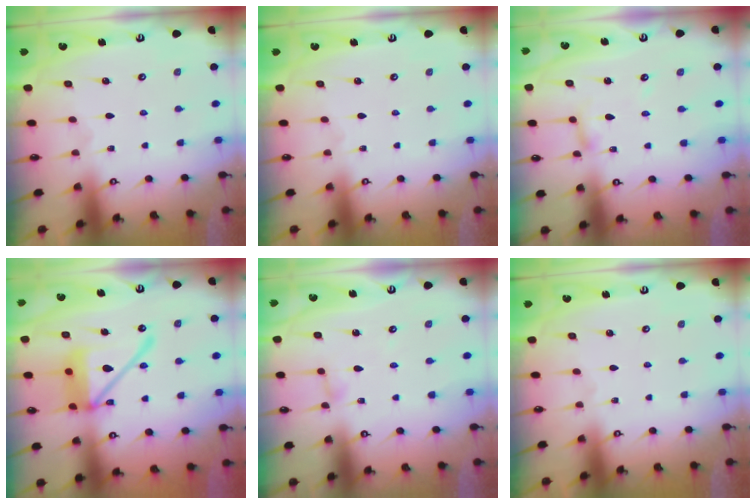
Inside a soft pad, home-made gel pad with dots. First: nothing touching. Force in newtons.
{"total": 0.0}
{"total": 4.6, "press": 4.5, "slide": 0.4}
{"total": 17.7, "press": 17.5, "slide": 2.5}
{"total": 2.8, "press": 2.7, "slide": 0.3}
{"total": 0.0}